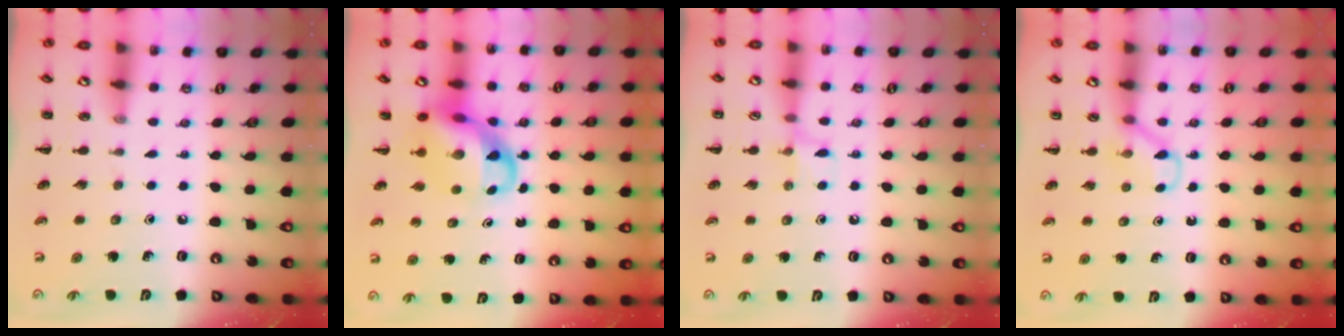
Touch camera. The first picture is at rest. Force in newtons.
{"total": 8.8, "press": 8.5, "slide": 2.3}
{"total": 6.4, "press": 6.1, "slide": 1.9}
{"total": 4.0, "press": 3.8, "slide": 1.2}